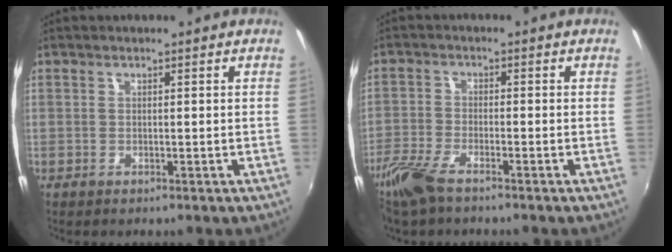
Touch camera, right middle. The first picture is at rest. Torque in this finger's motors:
{"motor_torque": [0.50, -0.48, 0.10, 0.08]}